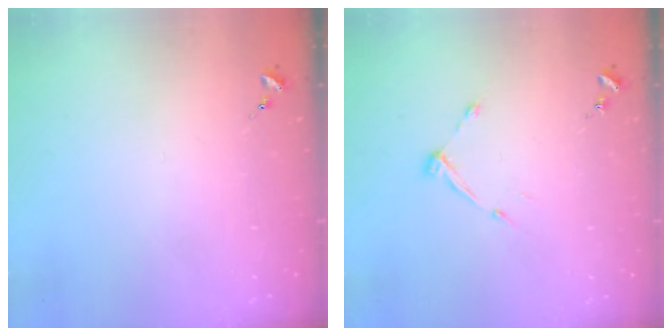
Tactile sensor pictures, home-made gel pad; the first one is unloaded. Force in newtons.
{"total": 5.1, "press": 5.1, "slide": 0.6}